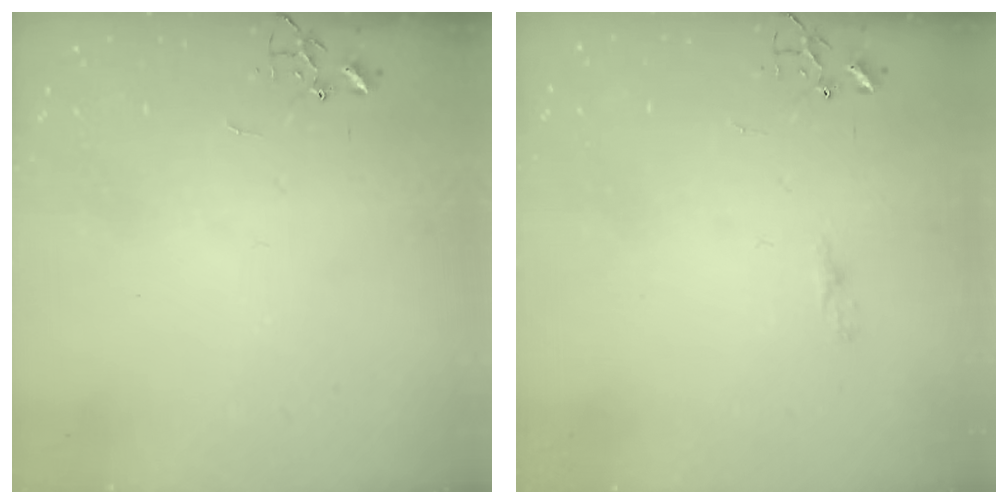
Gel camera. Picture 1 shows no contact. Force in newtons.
{"total": 3.5, "press": 3.5, "slide": 0.5}